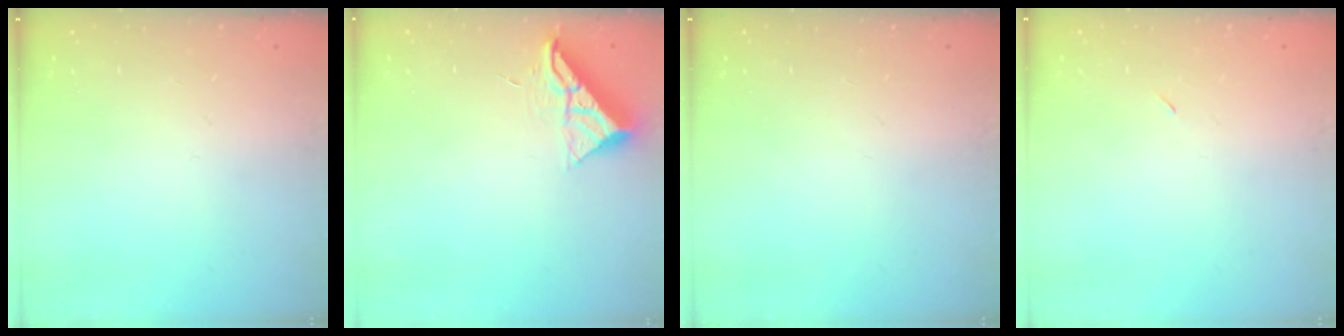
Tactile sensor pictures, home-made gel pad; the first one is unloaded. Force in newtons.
{"total": 10.2, "press": 10.2, "slide": 0.5}
{"total": 0.0}
{"total": 2.3, "press": 2.0, "slide": 1.2}